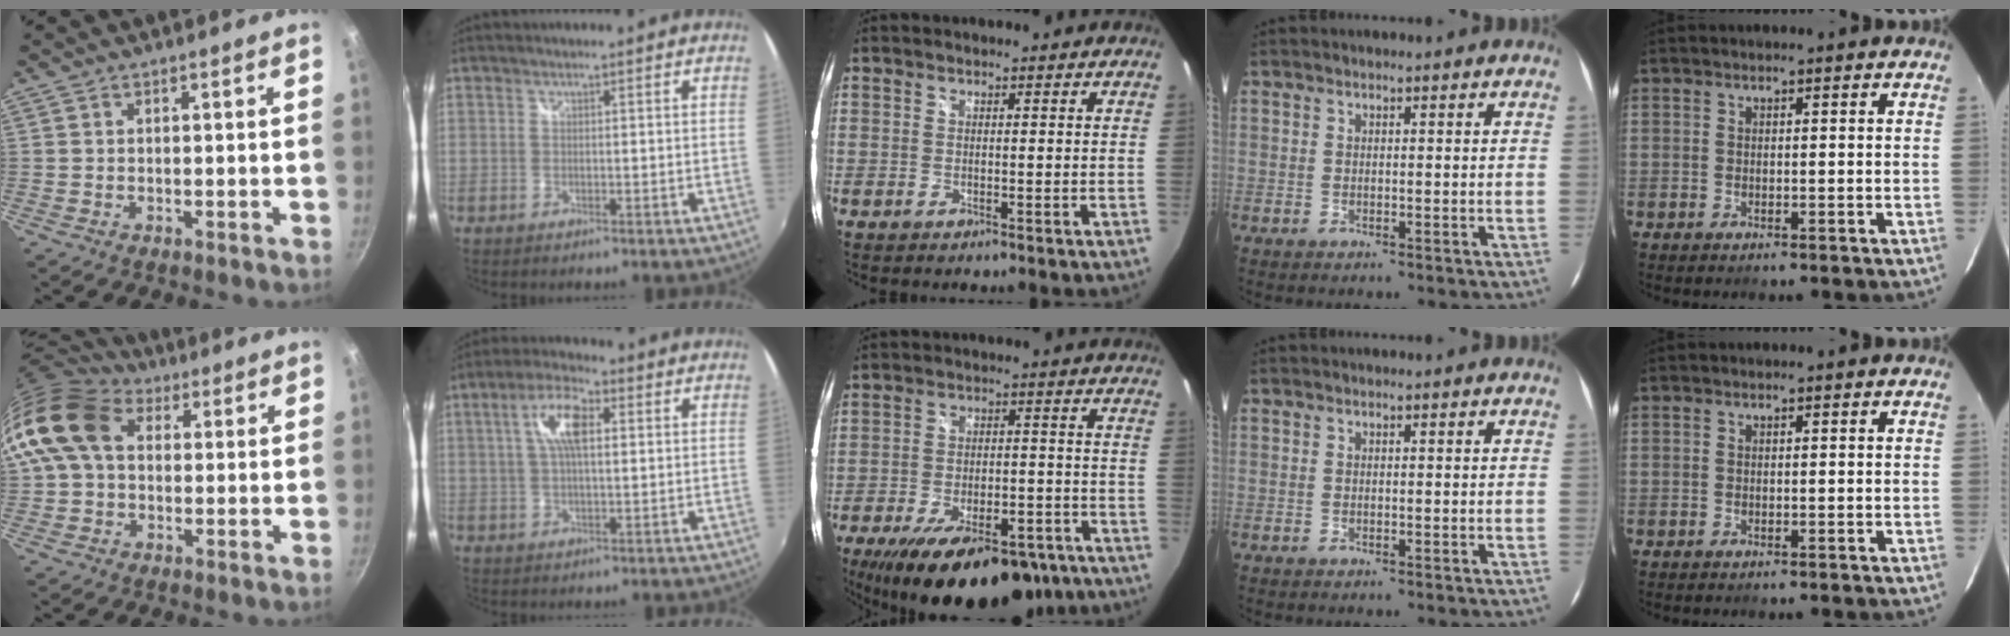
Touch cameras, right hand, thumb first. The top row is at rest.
{"thumb": {"total": 13.1, "force": [2.5, 9.7, 8.3], "torque": [-0.141, 0.023, 0.028]}, "index": {"total": 8.1, "force": [2.0, 3.1, 7.2], "torque": [-0.138, 0.016, 0.035]}, "middle": {"total": 22.9, "force": [-16.3, 8.9, 13.4], "torque": [-0.238, -0.031, -0.222]}}